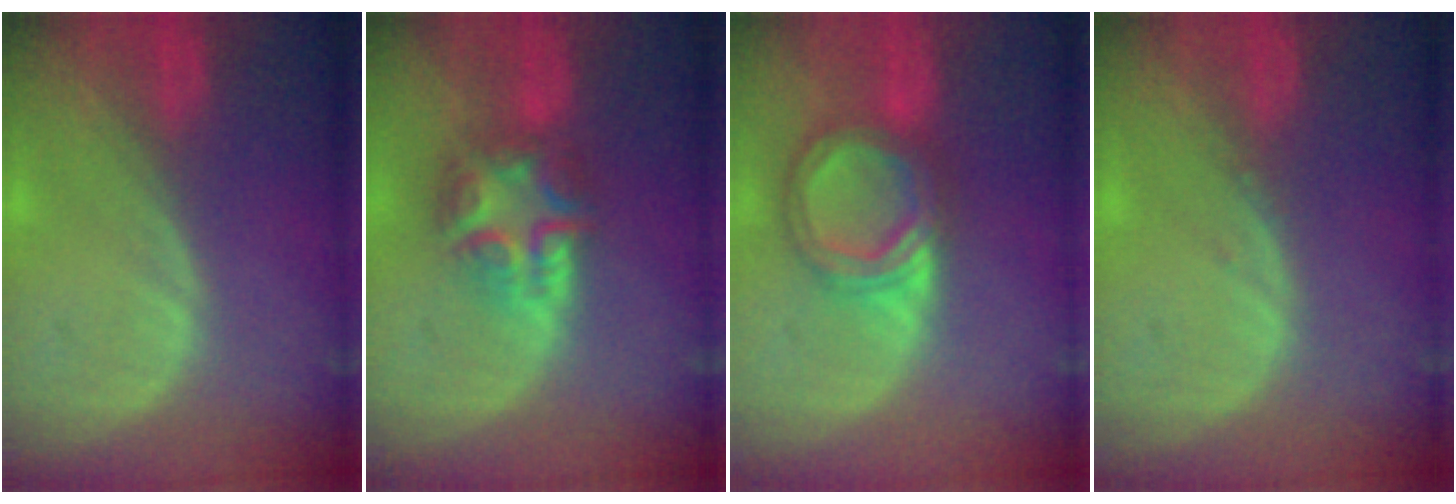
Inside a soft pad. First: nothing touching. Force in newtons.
{"total": 7.9, "press": 6.7, "slide": 4.2}
{"total": 7.1, "press": 7.1, "slide": 0.5}
{"total": 0.5, "press": 0.5, "slide": 0.2}